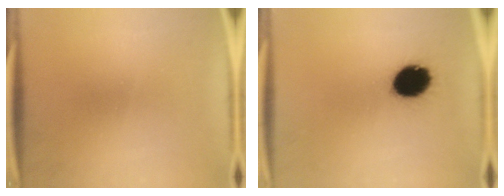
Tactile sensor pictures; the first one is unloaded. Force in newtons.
{"total": 11.7}